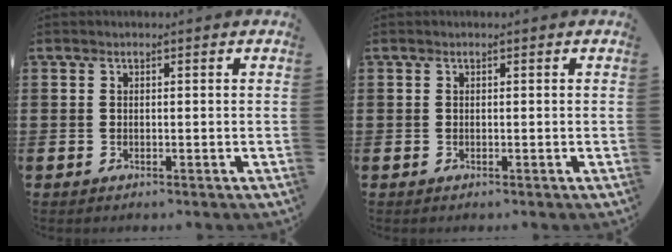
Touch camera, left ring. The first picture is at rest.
{"total": 0.0}